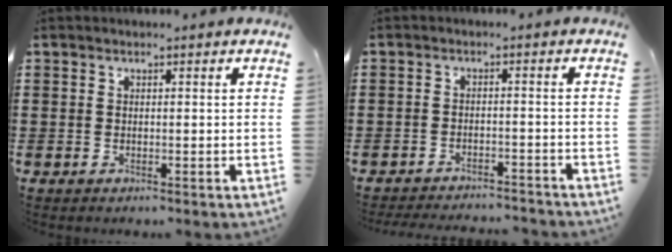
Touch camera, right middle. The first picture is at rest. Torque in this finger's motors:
{"motor_torque": [0.34, 0.13, -0.07, -0.02]}